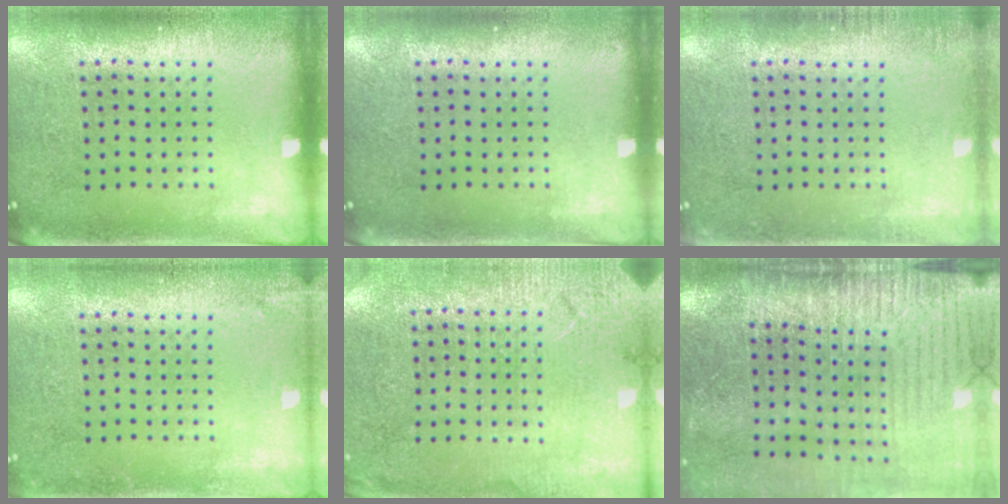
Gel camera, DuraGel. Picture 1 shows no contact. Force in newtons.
{"total": 0.0}
{"total": 1.2, "press": 1.1, "slide": 0.2}
{"total": 1.2, "press": 1.2, "slide": 0.0}
{"total": 2.7, "press": 2.7, "slide": 0.2}
{"total": 3.9, "press": 3.4, "slide": 2.0}